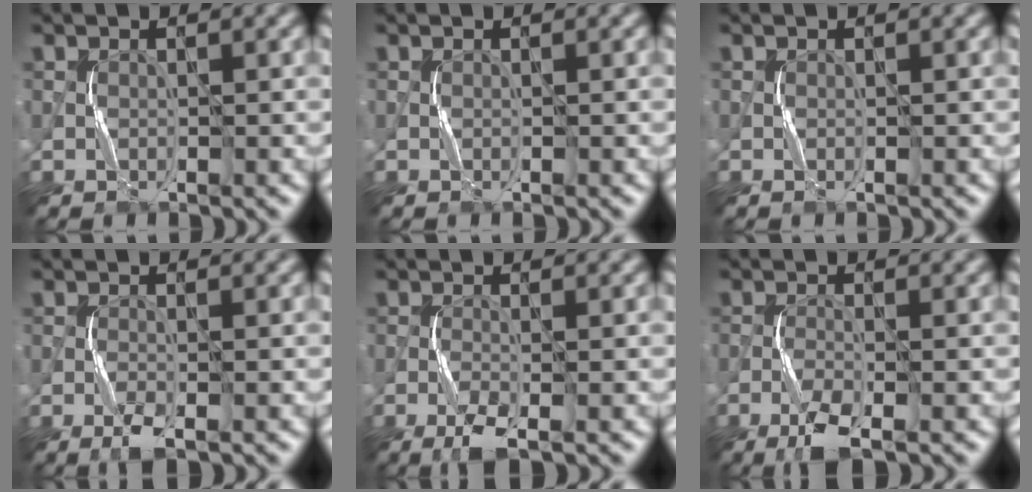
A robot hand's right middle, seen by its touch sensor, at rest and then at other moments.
{"total": 0.0}
{"total": 0.0}
{"total": 1.7, "force": [-1.1, 0.1, 1.3], "torque": [-0.030, 0.002, -0.023]}
{"total": 2.5, "force": [-1.6, 0.2, 1.9], "torque": [-0.045, 0.001, -0.032]}
{"total": 3.0, "force": [-2.1, 0.3, 2.1], "torque": [-0.051, 0.000, -0.044]}